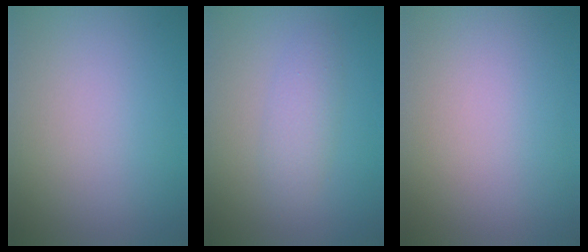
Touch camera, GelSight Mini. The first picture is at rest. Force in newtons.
{"total": 2.2, "press": 2.2, "slide": 0.2}
{"total": 0.0}